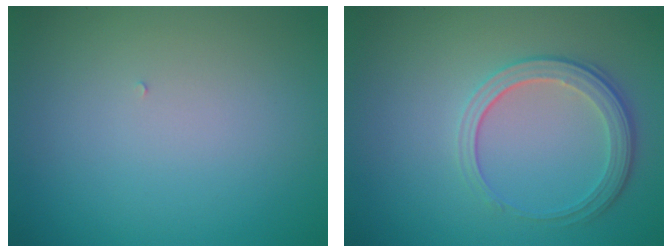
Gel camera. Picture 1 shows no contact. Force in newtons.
{"total": 3.2, "press": 2.6, "slide": 1.9}